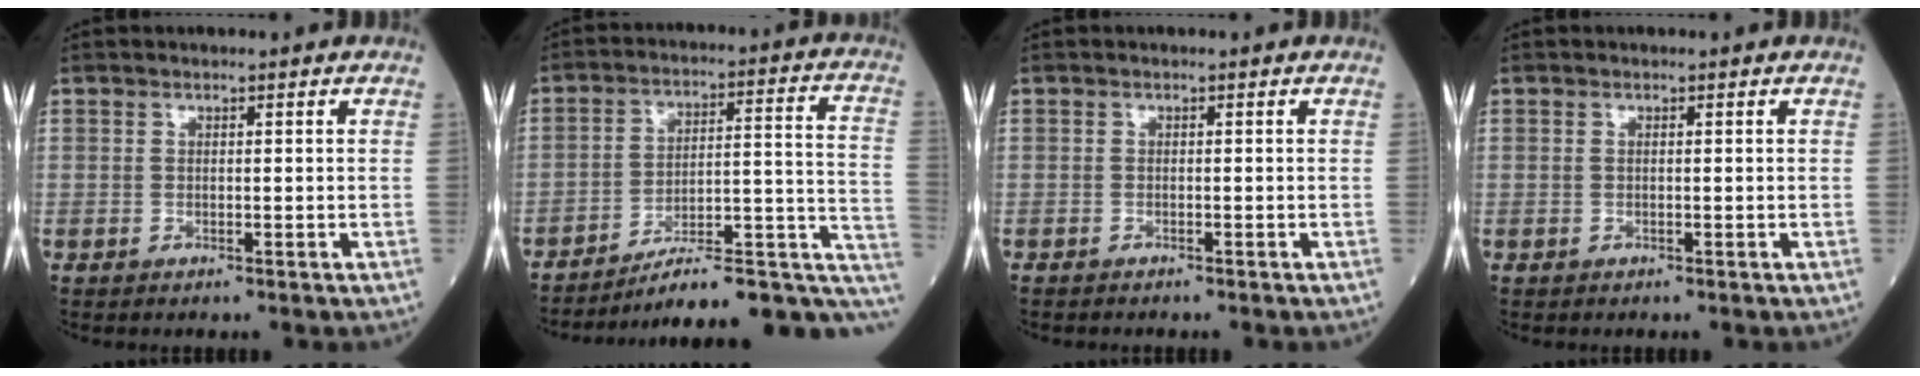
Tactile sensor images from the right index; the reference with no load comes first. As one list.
[{"total": 18.8, "force": [-14.1, 3.8, 11.9], "torque": [-0.088, 0.056, -0.193]}, {"total": 1.0, "force": [-1.0, 0.2, 0.2], "torque": [-0.006, 0.000, -0.016]}, {"total": 0.0}]